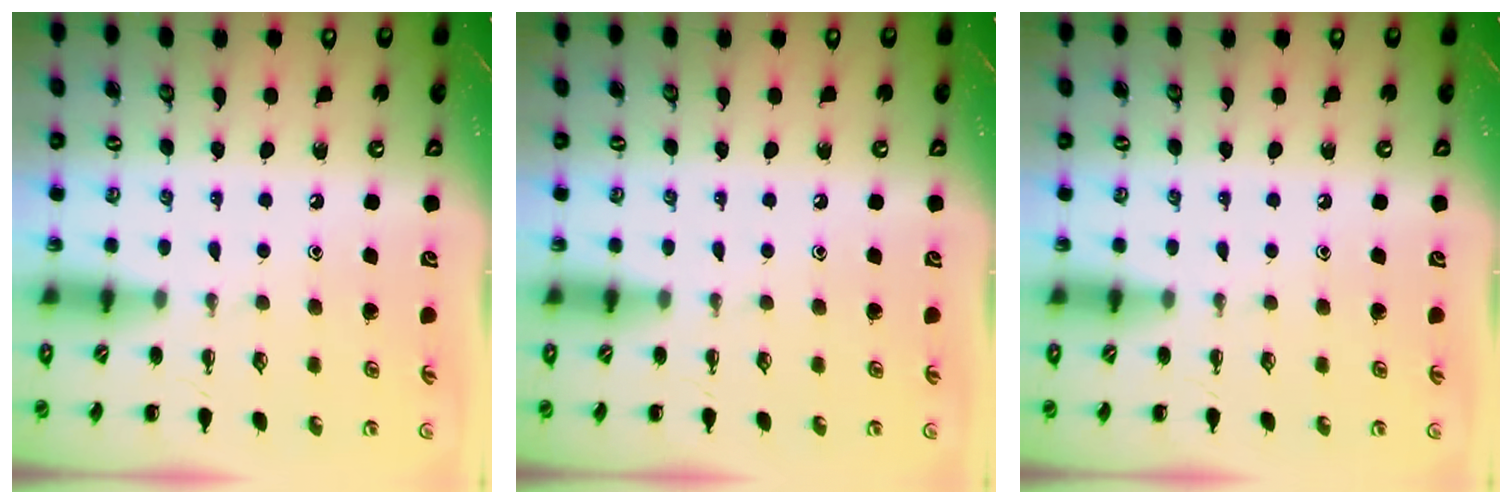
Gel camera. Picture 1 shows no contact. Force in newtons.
{"total": 0.0}
{"total": 0.0}